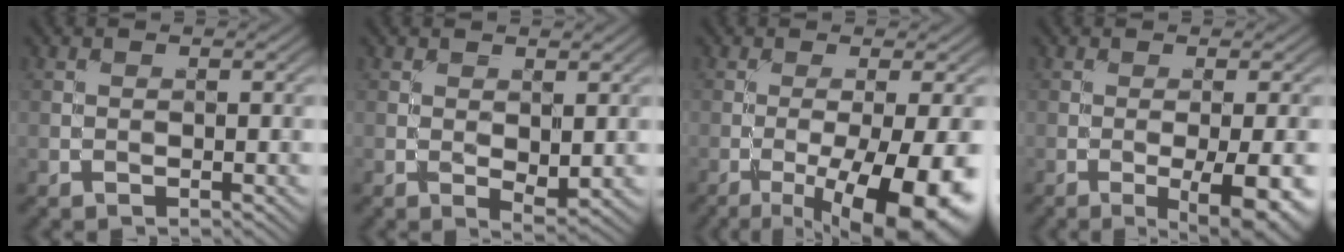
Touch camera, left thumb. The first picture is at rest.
{"total": 2.3, "force": [0.1, 1.2, 1.9], "torque": [-0.031, -0.008, 0.005]}
{"total": 13.1, "force": [-5.6, 3.3, 11.4], "torque": [-0.170, -0.014, -0.077]}
{"total": 7.0, "force": [-2.4, 1.8, 6.3], "torque": [-0.092, -0.005, -0.022]}